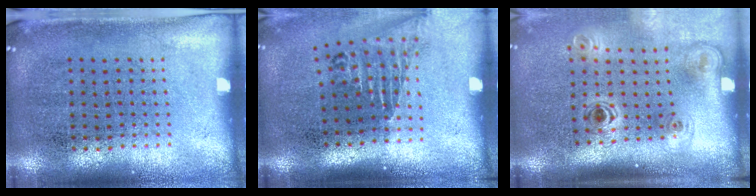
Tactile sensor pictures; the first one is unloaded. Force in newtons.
{"total": 1.6, "press": 1.3, "slide": 0.9}
{"total": 2.1, "press": 1.4, "slide": 1.5}